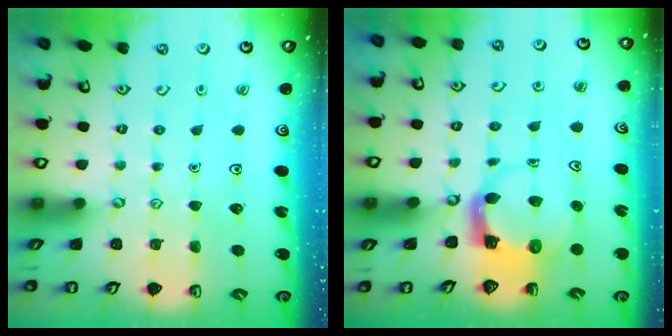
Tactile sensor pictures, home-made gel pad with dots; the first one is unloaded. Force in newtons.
{"total": 4.0, "press": 3.9, "slide": 0.6}